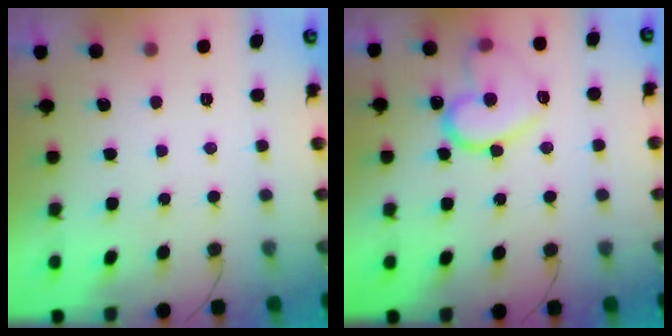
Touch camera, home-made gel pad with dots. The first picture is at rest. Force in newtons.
{"total": 14.8, "press": 14.8, "slide": 0.7}